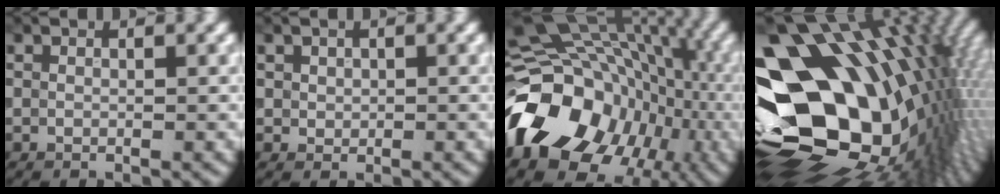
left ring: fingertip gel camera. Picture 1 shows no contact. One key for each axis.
{"total": 1.0, "fx": 0.4, "fy": 0.9, "fz": 0.3, "tx": 0.000, "ty": -0.004, "tz": 0.010}
{"total": 16.9, "fx": -5.4, "fy": 12.8, "fz": 9.7, "tx": -0.190, "ty": -0.006, "tz": -0.098}
{"total": 20.9, "fx": 0.5, "fy": 14.1, "fz": 15.3, "tx": -0.254, "ty": -0.019, "tz": 0.020}